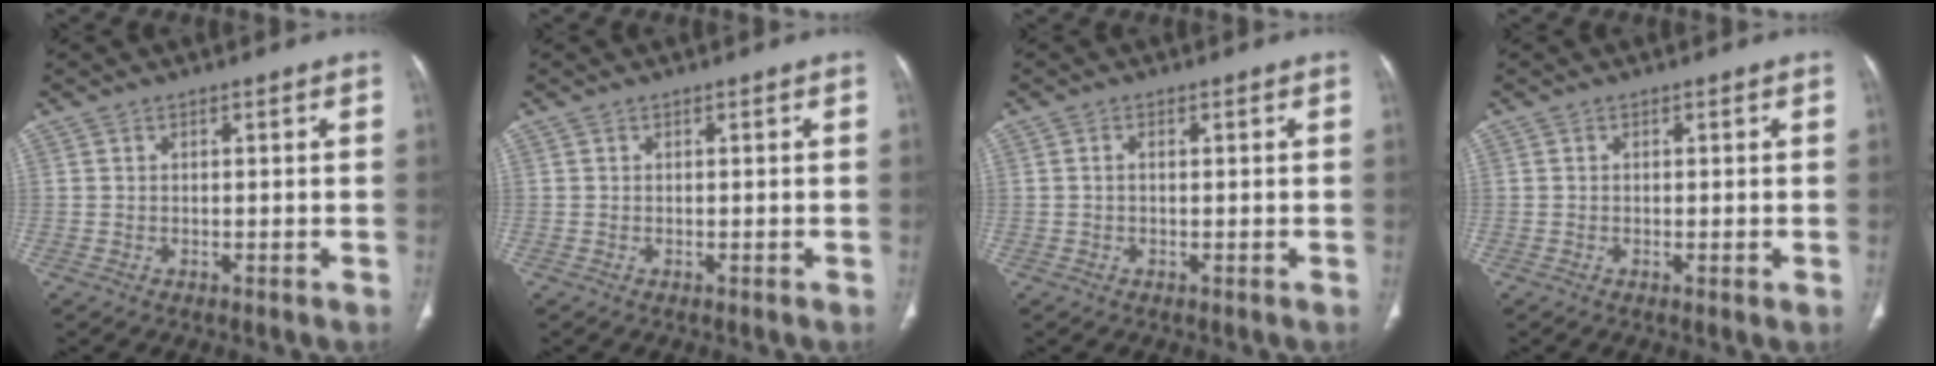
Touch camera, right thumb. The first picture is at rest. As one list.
[{"total": 0.0}, {"total": 0.6, "force": [0.1, 0.2, 0.6], "torque": [-0.016, 0.002, 0.001]}, {"total": 0.8, "force": [-0.1, -0.1, 0.8], "torque": [-0.022, -0.006, -0.001]}]